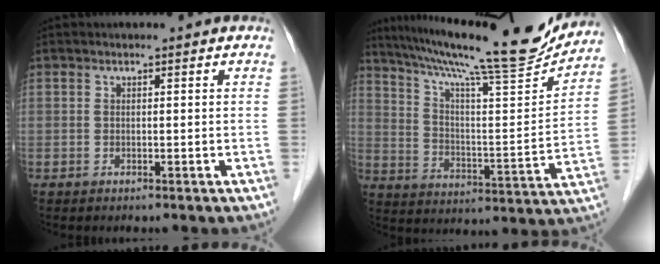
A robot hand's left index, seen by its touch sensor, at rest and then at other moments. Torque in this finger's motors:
{"motor_torque": [-0.05, -0.32, 0.26, 0.09]}